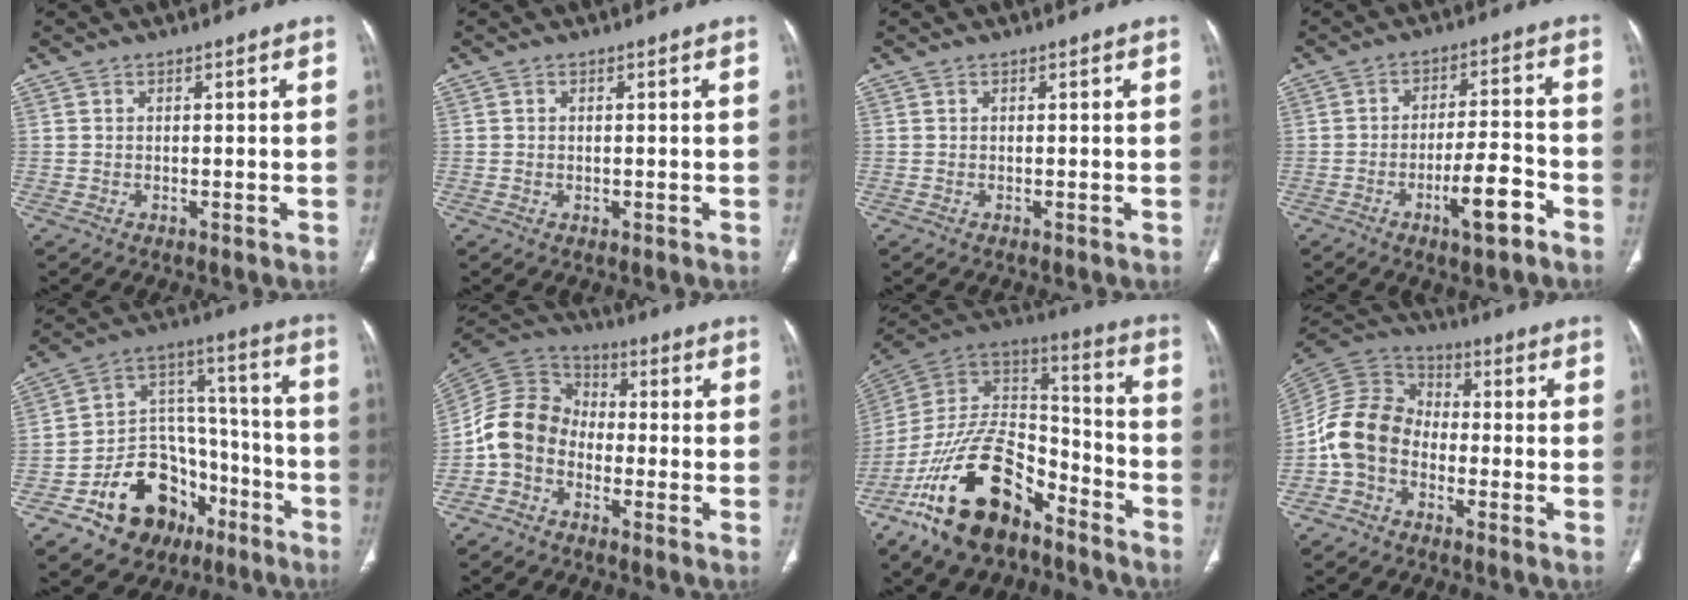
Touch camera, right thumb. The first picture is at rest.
{"total": 0.5, "force": [0.0, 0.5, 0.2], "torque": [-0.002, 0.000, -0.001]}
{"total": 0.0}
{"total": 8.7, "force": [-4.6, 2.1, 7.1], "torque": [-0.111, 0.032, -0.072]}
{"total": 20.6, "force": [-10.4, 14.5, 10.3], "torque": [-0.104, 0.101, -0.157]}
{"total": 10.4, "force": [-3.4, 8.3, 5.2], "torque": [-0.094, 0.053, -0.082]}
{"total": 24.1, "force": [-14.4, 12.4, 14.8], "torque": [-0.269, 0.077, -0.256]}
{"total": 11.3, "force": [-3.4, 8.7, 6.4], "torque": [-0.123, 0.051, -0.082]}